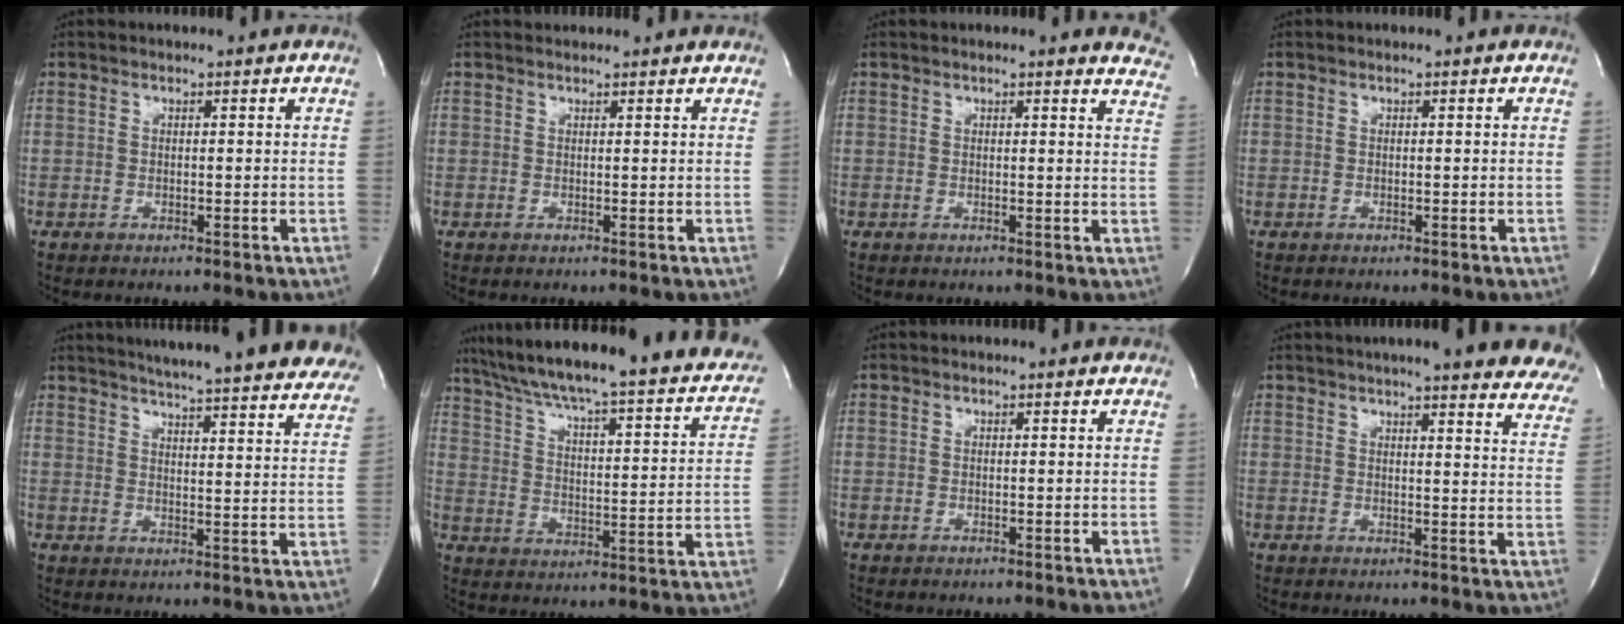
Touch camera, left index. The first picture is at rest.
{"total": 3.4, "force": [3.2, 0.8, 0.7], "torque": [-0.014, 0.025, 0.036]}
{"total": 8.4, "force": [8.0, 1.4, 2.3], "torque": [0.004, -0.025, 0.053]}
{"total": 0.0}
{"total": 30.4, "force": [27.1, 3.3, 13.3], "torque": [-0.192, -0.065, 0.320]}
{"total": 30.4, "force": [24.8, 5.3, 16.8], "torque": [-0.260, -0.025, 0.314]}
{"total": 0.0}
{"total": 24.6, "force": [21.4, 3.2, 11.8], "torque": [-0.150, -0.038, 0.240]}